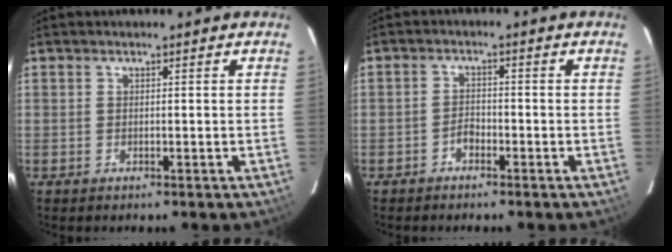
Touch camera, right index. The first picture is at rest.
{"total": 2.0, "force": [-1.5, 1.1, 0.8], "torque": [-0.015, 0.005, -0.027]}